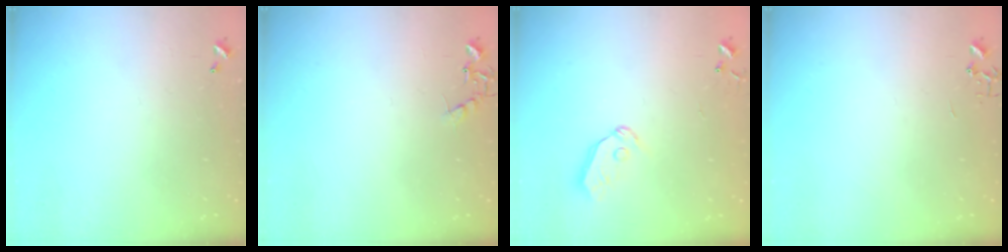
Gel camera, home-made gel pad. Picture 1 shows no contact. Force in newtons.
{"total": 6.8, "press": 6.8, "slide": 0.3}
{"total": 6.8, "press": 6.8, "slide": 0.7}
{"total": 0.0}